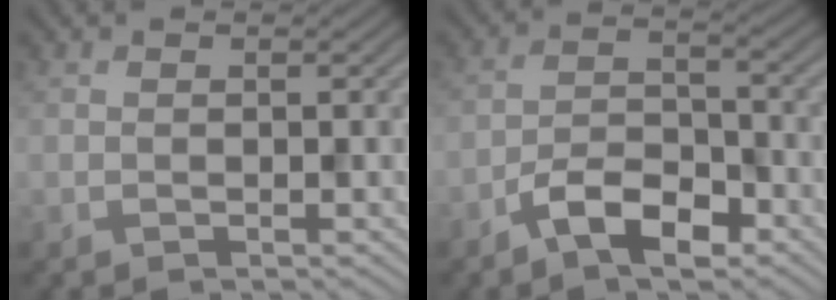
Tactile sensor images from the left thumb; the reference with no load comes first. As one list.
[{"total": 6.3, "force": [-4.1, 2.7, 3.9], "torque": [-0.070, 0.006, -0.087]}]